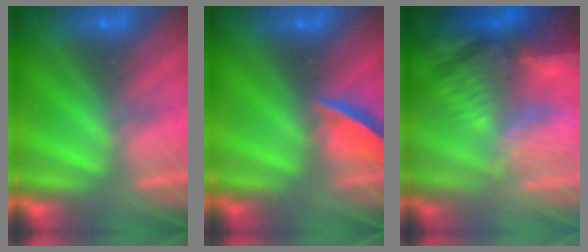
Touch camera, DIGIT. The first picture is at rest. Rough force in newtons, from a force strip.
{"total": 5.8}
{"total": 11.8}